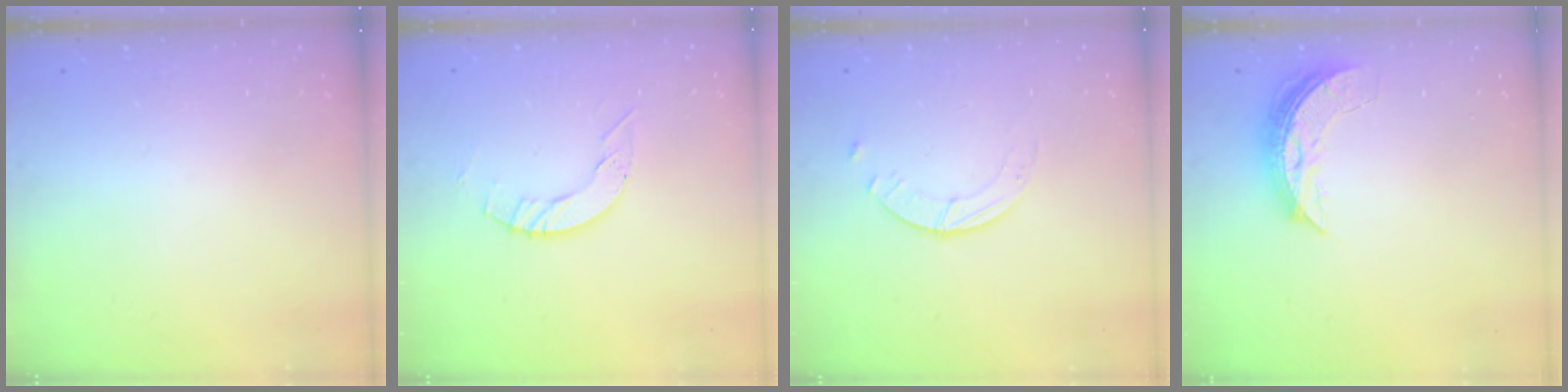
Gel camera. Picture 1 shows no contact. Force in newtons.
{"total": 5.5, "press": 5.5, "slide": 0.2}
{"total": 2.5, "press": 2.5, "slide": 0.3}
{"total": 7.4, "press": 7.4, "slide": 0.6}